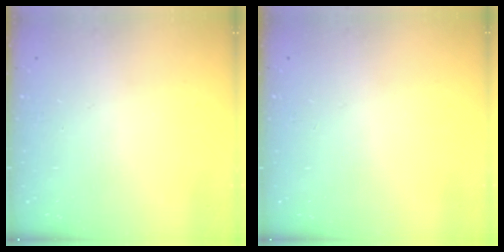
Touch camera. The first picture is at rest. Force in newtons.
{"total": 0.0}